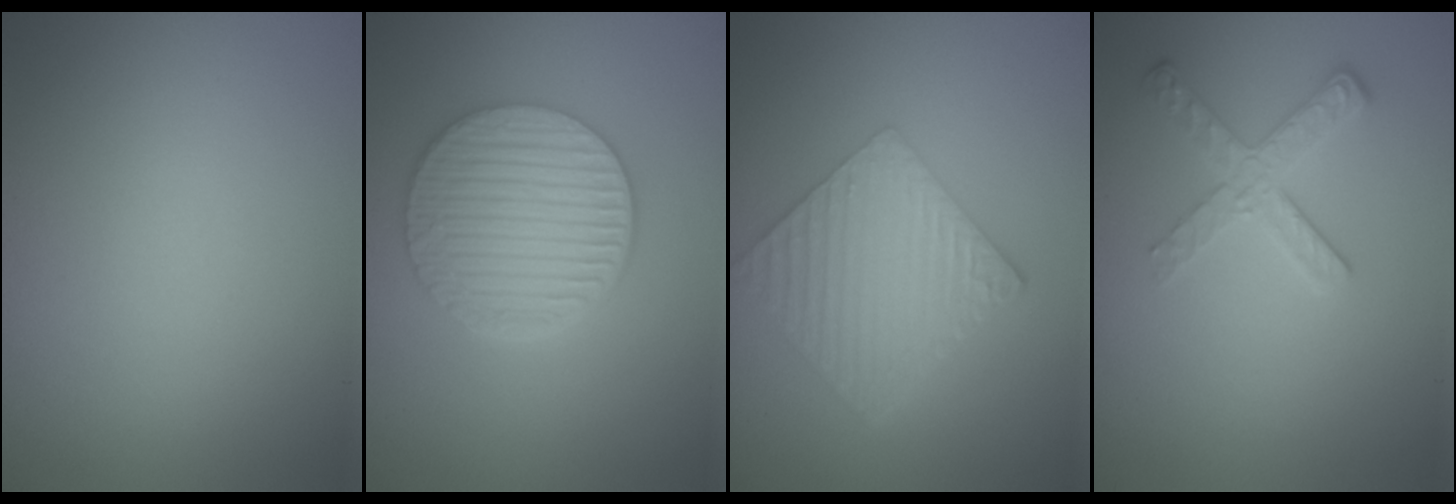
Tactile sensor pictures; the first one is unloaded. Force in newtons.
{"total": 6.0, "press": 4.7, "slide": 3.6}
{"total": 6.3, "press": 4.3, "slide": 4.6}
{"total": 2.6, "press": 2.4, "slide": 1.2}